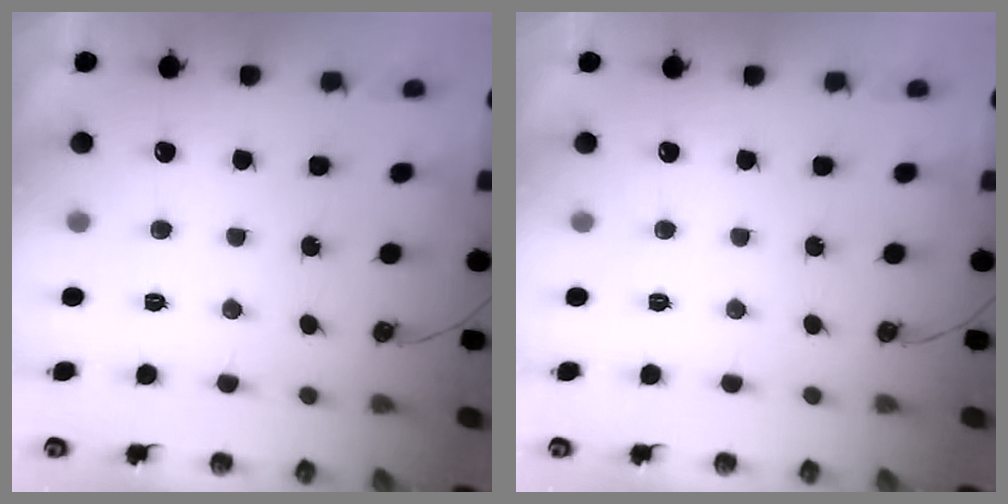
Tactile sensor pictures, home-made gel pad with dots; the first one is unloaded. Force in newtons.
{"total": 0.0}